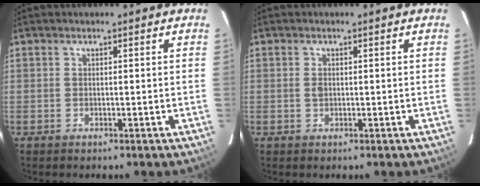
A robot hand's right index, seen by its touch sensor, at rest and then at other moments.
{"total": 1.0, "force": [0.0, 0.6, 0.8], "torque": [-0.019, 0.000, 0.002]}